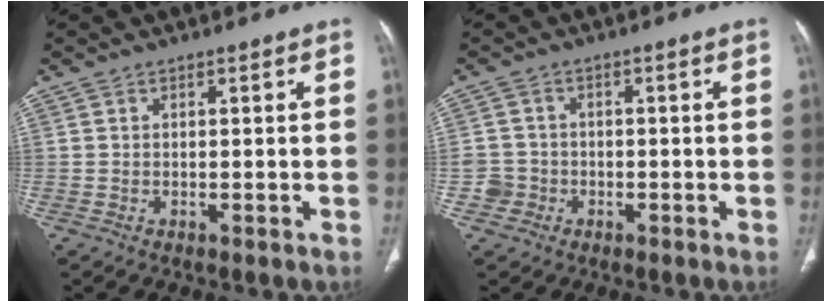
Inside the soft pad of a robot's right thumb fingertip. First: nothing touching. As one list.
[{"total": 3.5, "force": [-1.4, 3.2, 0.0], "torque": [0.018, 0.016, -0.032]}]